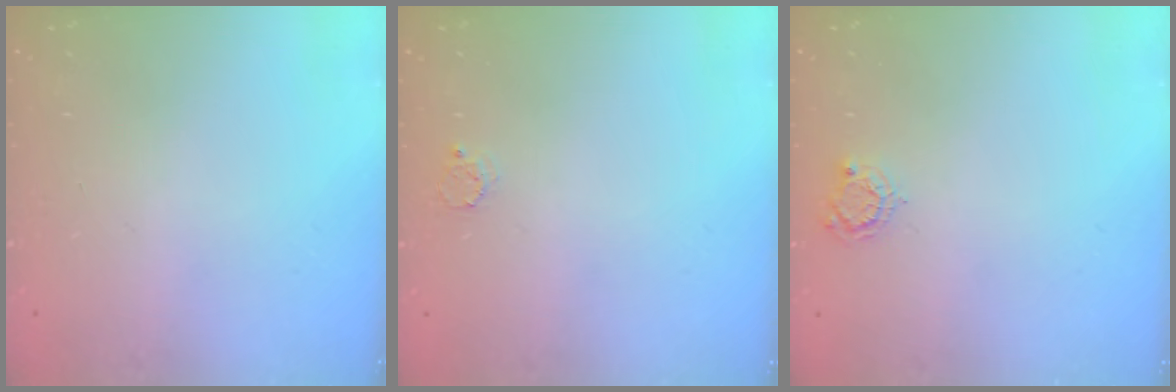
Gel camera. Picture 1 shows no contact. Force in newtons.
{"total": 2.3, "press": 2.3, "slide": 0.2}
{"total": 4.6, "press": 4.5, "slide": 0.5}